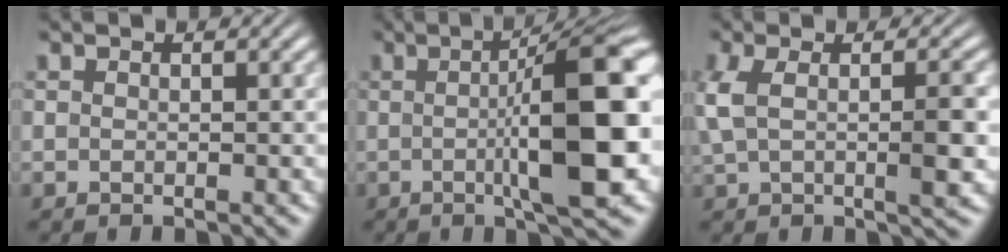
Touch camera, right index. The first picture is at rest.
{"total": 10.9, "force": [-0.4, 2.2, 10.6], "torque": [-0.135, 0.005, -0.009]}
{"total": 4.1, "force": [0.2, 1.5, 3.9], "torque": [-0.084, -0.002, 0.008]}